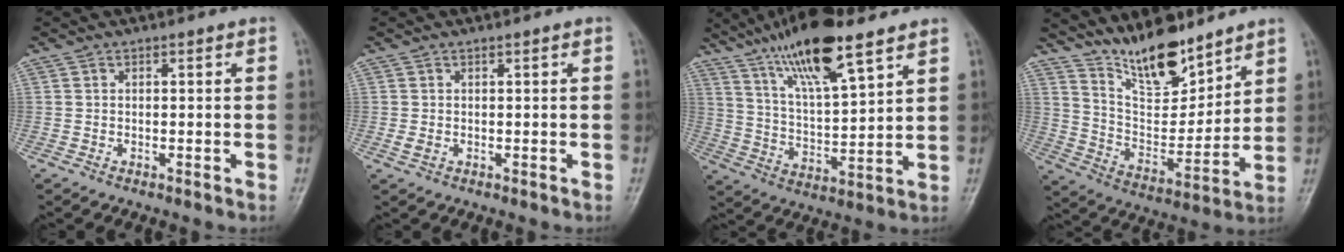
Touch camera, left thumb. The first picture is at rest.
{"total": 1.5, "force": [0.1, 0.9, 1.2], "torque": [-0.017, 0.004, 0.006]}
{"total": 16.9, "force": [11.2, 4.2, 12.0], "torque": [-0.198, -0.046, 0.207]}
{"total": 14.2, "force": [11.5, 4.7, 6.8], "torque": [-0.080, -0.081, 0.213]}